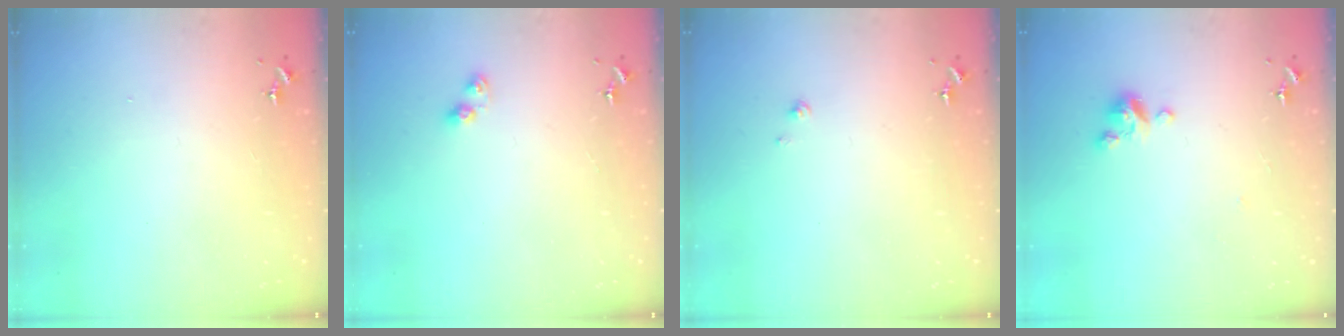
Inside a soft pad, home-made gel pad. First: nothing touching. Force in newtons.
{"total": 4.5, "press": 4.5, "slide": 0.5}
{"total": 1.4, "press": 1.4, "slide": 0.1}
{"total": 5.3, "press": 5.3, "slide": 0.4}